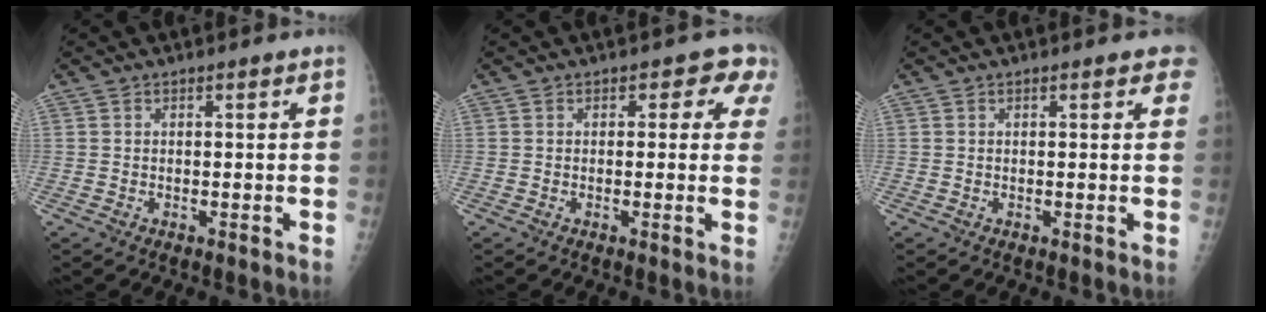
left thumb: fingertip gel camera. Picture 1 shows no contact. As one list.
[{"total": 4.1, "force": [1.9, 2.8, 2.3], "torque": [0.016, -0.003, 0.003]}, {"total": 2.0, "force": [1.2, 1.0, 1.3], "torque": [0.002, 0.000, 0.008]}]